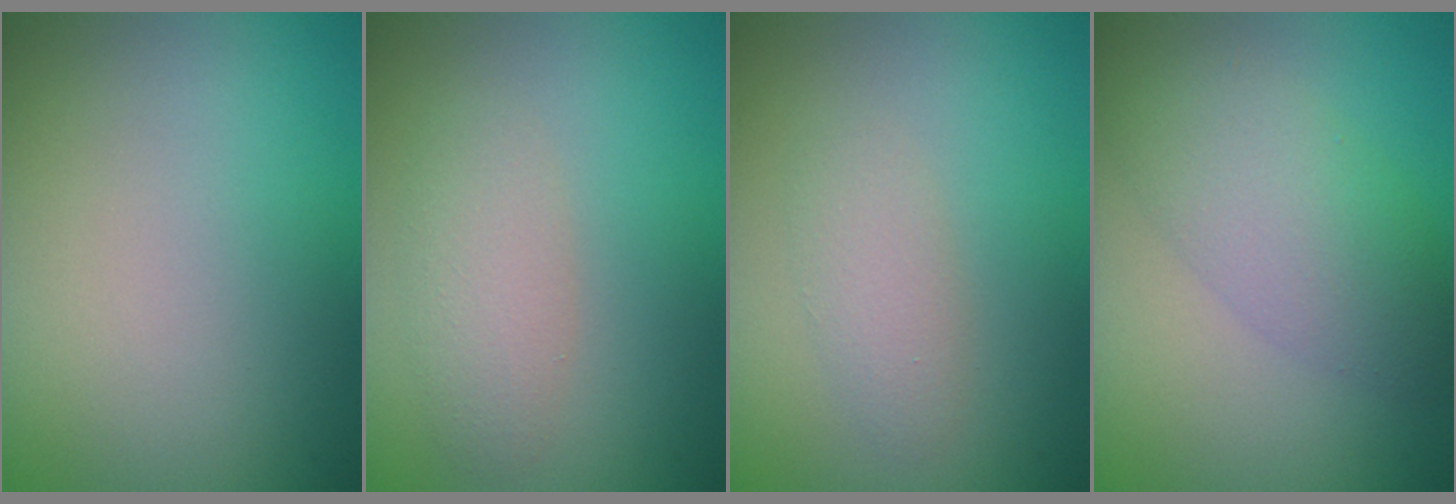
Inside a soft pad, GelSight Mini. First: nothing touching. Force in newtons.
{"total": 2.5, "press": 2.5, "slide": 0.2}
{"total": 1.9, "press": 1.9, "slide": 0.0}
{"total": 4.9, "press": 4.9, "slide": 0.1}